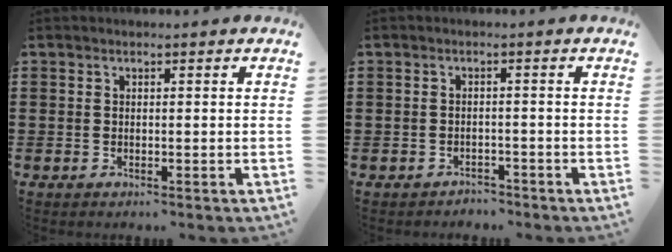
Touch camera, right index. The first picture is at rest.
{"total": 1.8, "force": [-1.7, 0.4, -0.3], "torque": [-0.002, 0.004, -0.040]}